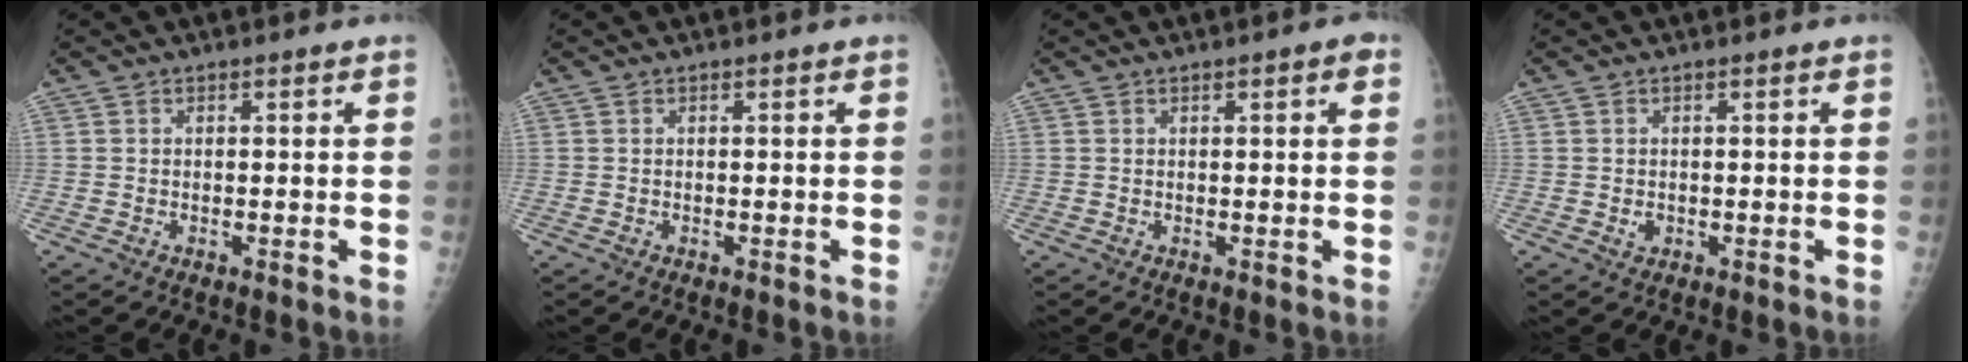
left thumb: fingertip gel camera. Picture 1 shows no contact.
{"total": 0.0}
{"total": 2.3, "force": [1.0, 0.5, 2.0], "torque": [-0.022, 0.001, 0.011]}
{"total": 1.2, "force": [0.1, 0.9, 0.8], "torque": [-0.008, 0.000, 0.005]}